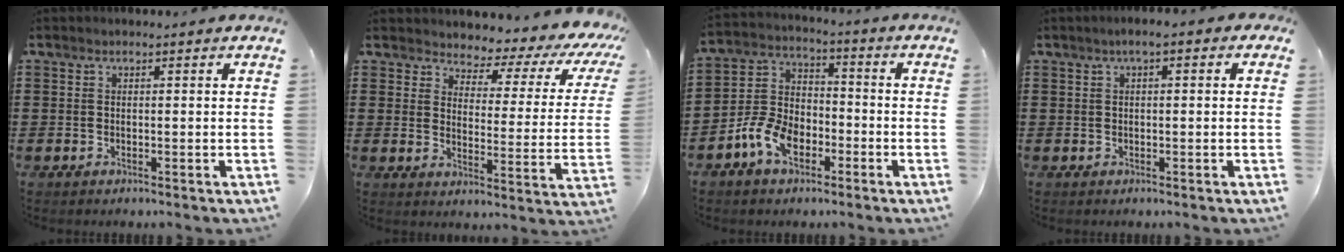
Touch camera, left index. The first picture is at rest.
{"total": 3.6, "force": [3.0, 1.3, 1.4], "torque": [-0.044, -0.030, 0.041]}
{"total": 7.7, "force": [-4.1, 4.8, 4.4], "torque": [-0.118, 0.008, -0.086]}
{"total": 1.7, "force": [-0.1, 0.4, 1.7], "torque": [-0.031, 0.000, -0.004]}